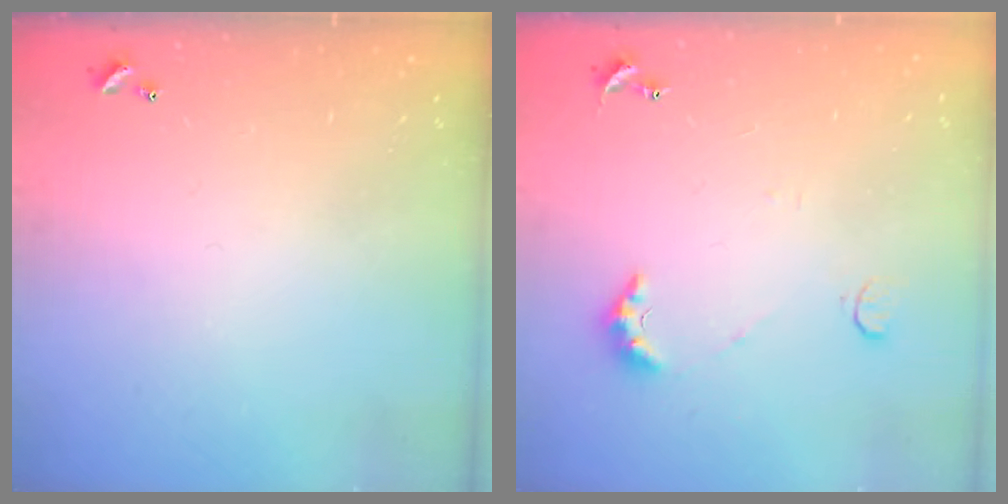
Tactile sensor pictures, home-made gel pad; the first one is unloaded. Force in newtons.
{"total": 3.8, "press": 3.8, "slide": 0.7}